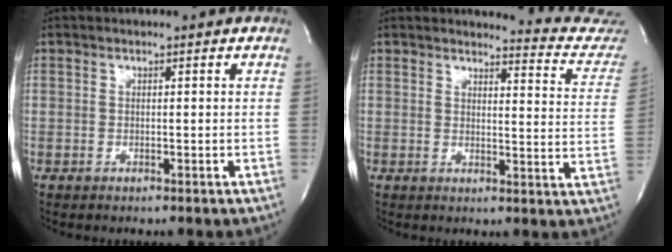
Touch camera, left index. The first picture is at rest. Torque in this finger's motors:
{"motor_torque": [0.42, -0.64, 0.09, 0.00]}